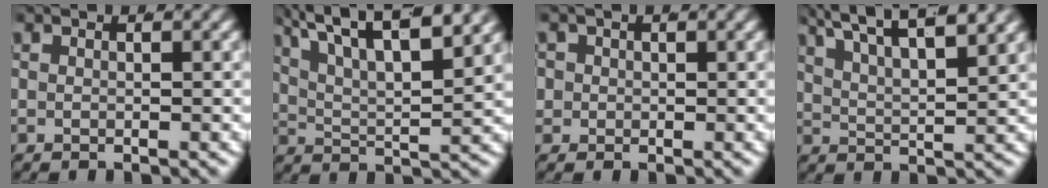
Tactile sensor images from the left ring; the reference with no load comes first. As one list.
[{"total": 7.2, "force": [4.0, 3.3, 4.9], "torque": [-0.090, -0.006, 0.069]}, {"total": 2.7, "force": [0.1, 2.6, 0.7], "torque": [-0.025, -0.005, 0.001]}, {"total": 5.9, "force": [4.3, 1.9, 3.6], "torque": [-0.062, 0.005, 0.072]}]